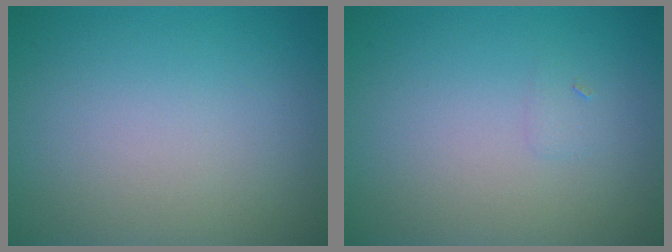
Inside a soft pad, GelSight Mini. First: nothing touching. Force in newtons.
{"total": 0.5, "press": 0.5, "slide": 0.1}